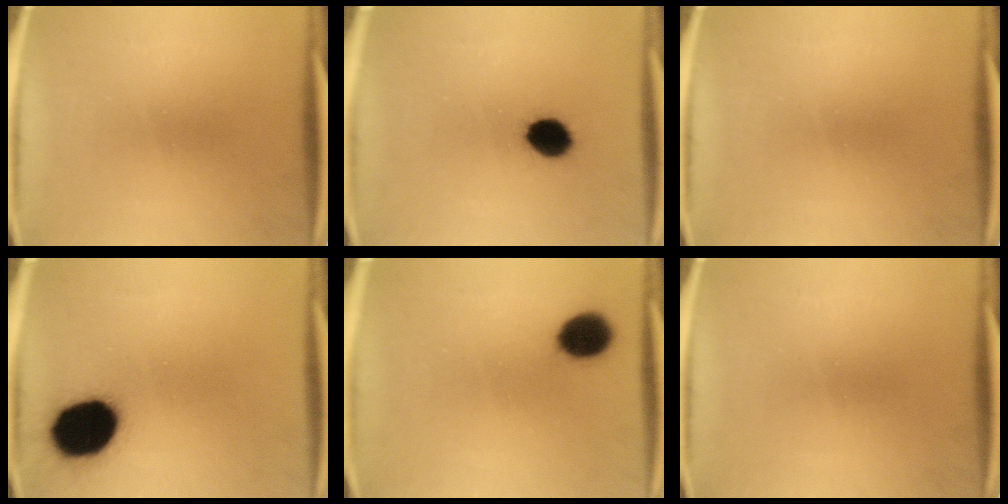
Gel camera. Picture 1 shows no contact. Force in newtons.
{"total": 6.4}
{"total": 0.0}
{"total": 17.8}
{"total": 6.3}
{"total": 0.0}